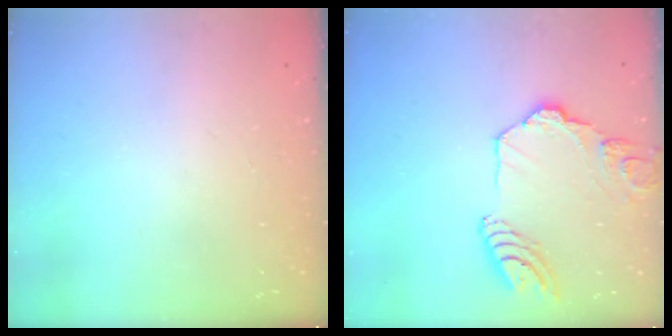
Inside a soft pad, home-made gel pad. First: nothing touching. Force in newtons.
{"total": 15.3, "press": 15.2, "slide": 1.6}